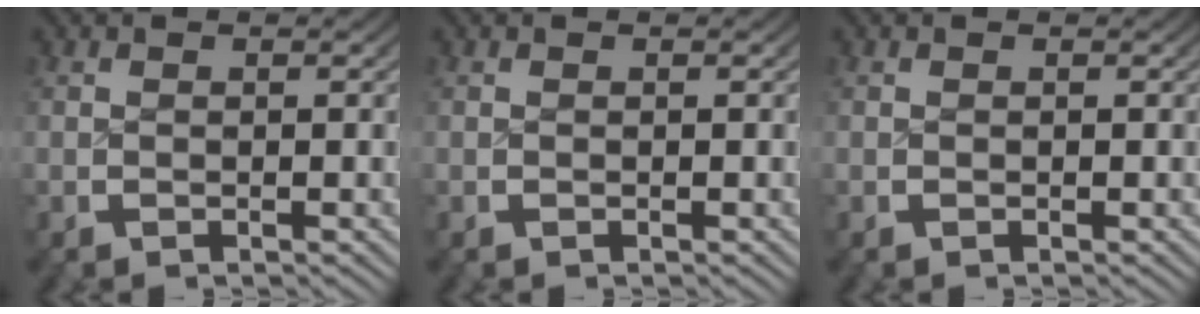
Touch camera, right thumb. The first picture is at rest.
{"total": 0.0}
{"total": 0.0}